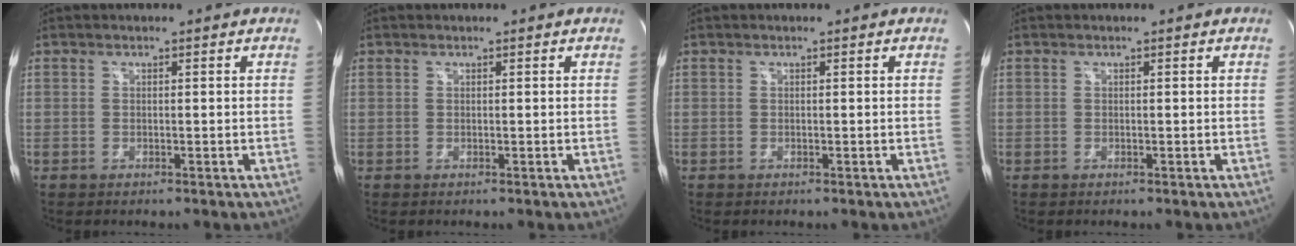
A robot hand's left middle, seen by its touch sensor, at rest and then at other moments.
{"total": 0.0}
{"total": 0.0}
{"total": 0.0}